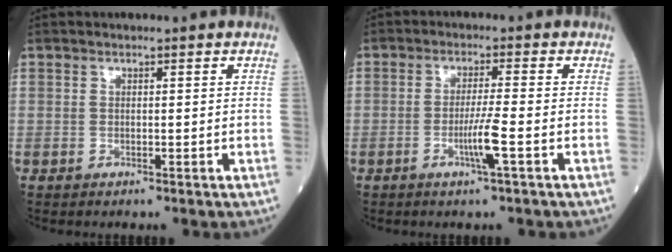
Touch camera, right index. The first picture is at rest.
{"total": 4.5, "force": [-1.6, -0.6, 4.2], "torque": [-0.080, -0.009, -0.031]}